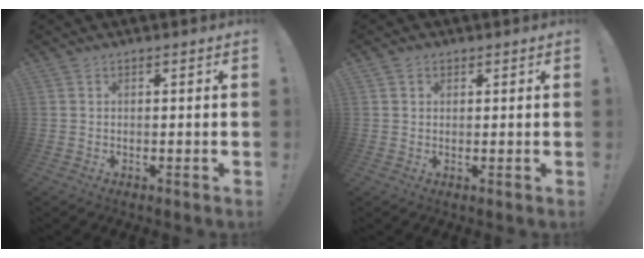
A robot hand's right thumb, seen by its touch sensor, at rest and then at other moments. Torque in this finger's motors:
{"motor_torque": [0.06, -0.15, -0.02, -0.05, 0.02]}